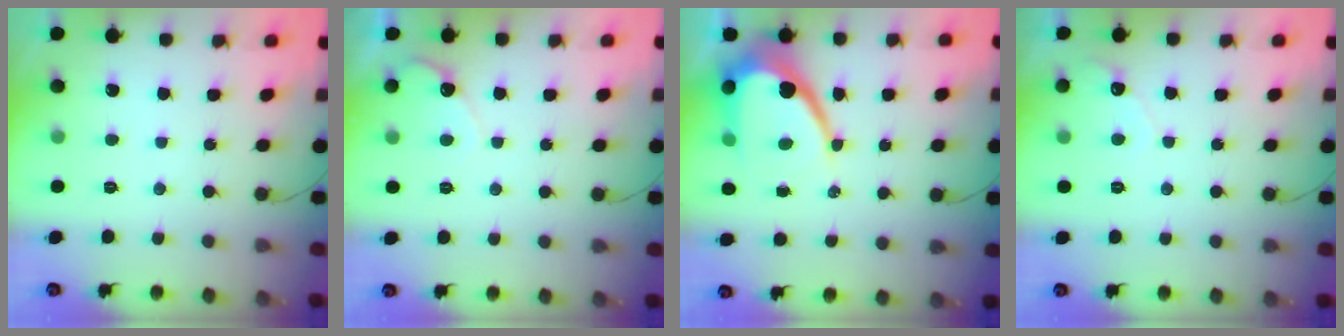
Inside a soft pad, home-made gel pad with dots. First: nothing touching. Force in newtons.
{"total": 3.7, "press": 3.7, "slide": 0.2}
{"total": 11.3, "press": 11.3, "slide": 1.1}
{"total": 3.4, "press": 3.4, "slide": 0.2}